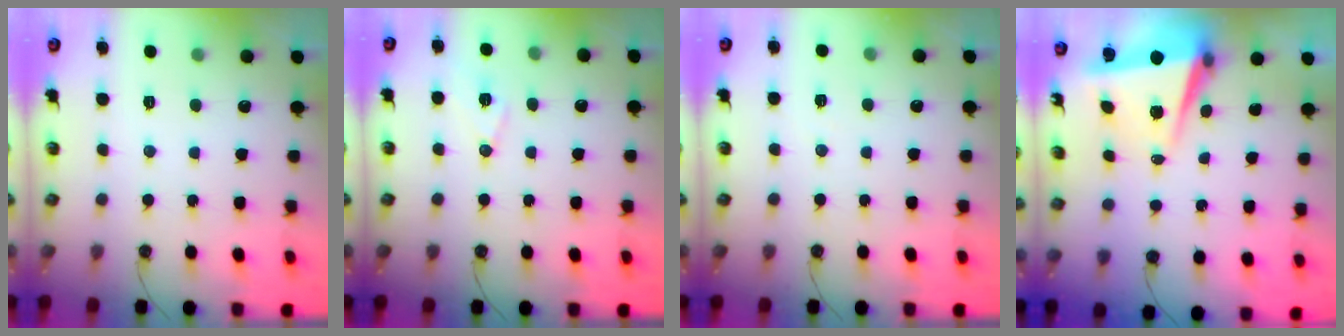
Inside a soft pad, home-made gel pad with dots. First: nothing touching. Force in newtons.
{"total": 8.5, "press": 7.7, "slide": 3.6}
{"total": 2.4, "press": 2.2, "slide": 1.1}
{"total": 5.7, "press": 5.3, "slide": 2.0}